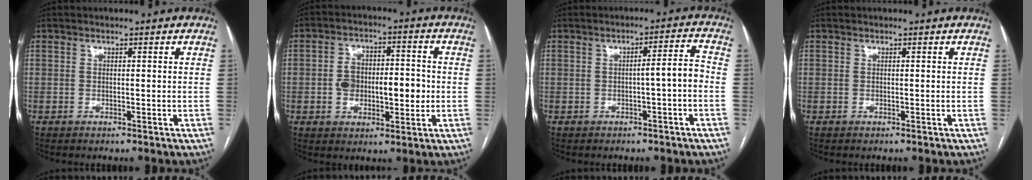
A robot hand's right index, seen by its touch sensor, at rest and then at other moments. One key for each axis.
{"total": 9.3, "fx": -0.9, "fy": 4.9, "fz": 7.8, "tx": -0.131, "ty": 0.024, "tz": -0.008}
{"total": 4.0, "fx": -1.0, "fy": 0.2, "fz": 3.9, "tx": -0.050, "ty": 0.014, "tz": -0.014}
{"total": 0.0}